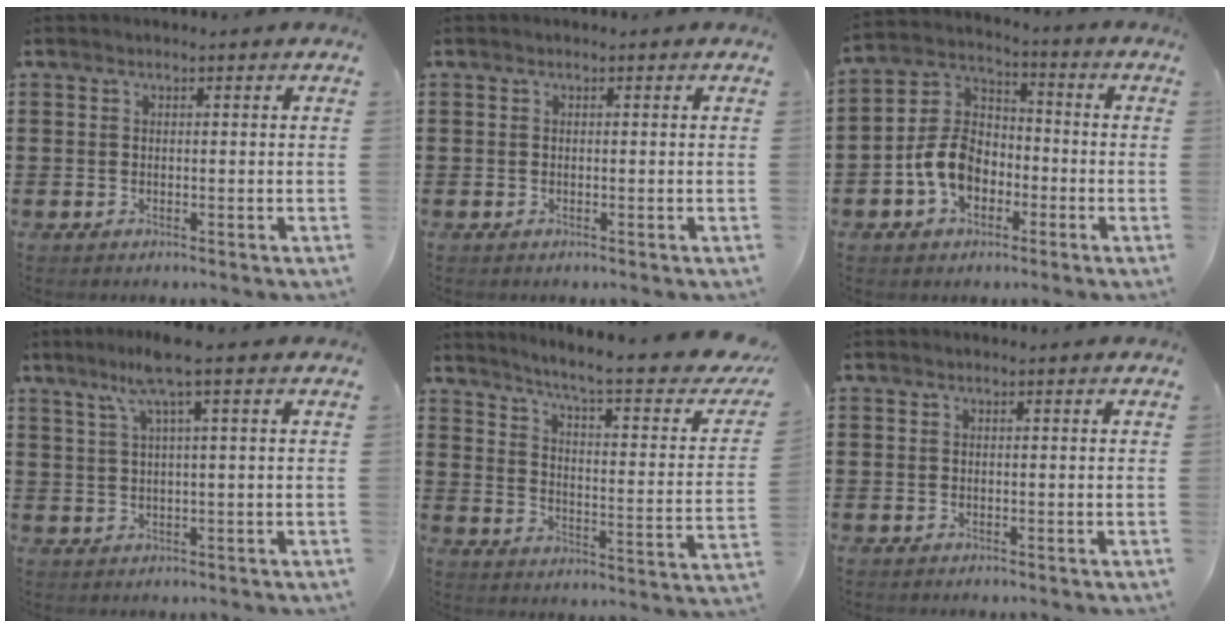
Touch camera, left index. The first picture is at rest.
{"total": 0.0}
{"total": 8.4, "force": [-3.3, 6.0, 4.9], "torque": [-0.131, 0.008, -0.070]}
{"total": 6.0, "force": [2.9, -0.1, 5.3], "torque": [-0.108, 0.005, 0.049]}
{"total": 6.5, "force": [5.0, -0.5, 4.1], "torque": [-0.092, -0.044, 0.074]}
{"total": 0.0}